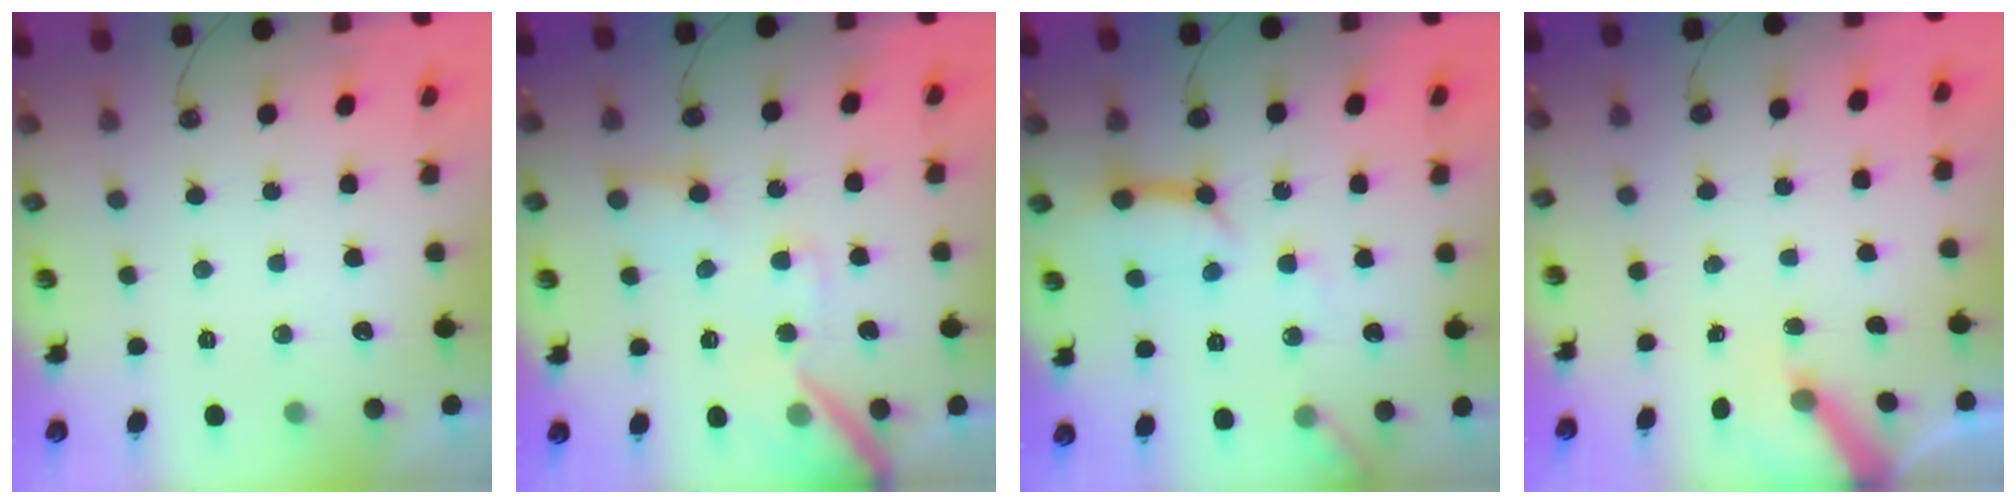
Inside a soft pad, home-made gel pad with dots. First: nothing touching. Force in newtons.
{"total": 13.4, "press": 13.3, "slide": 1.7}
{"total": 13.8, "press": 13.7, "slide": 1.5}
{"total": 5.4, "press": 5.4, "slide": 0.3}